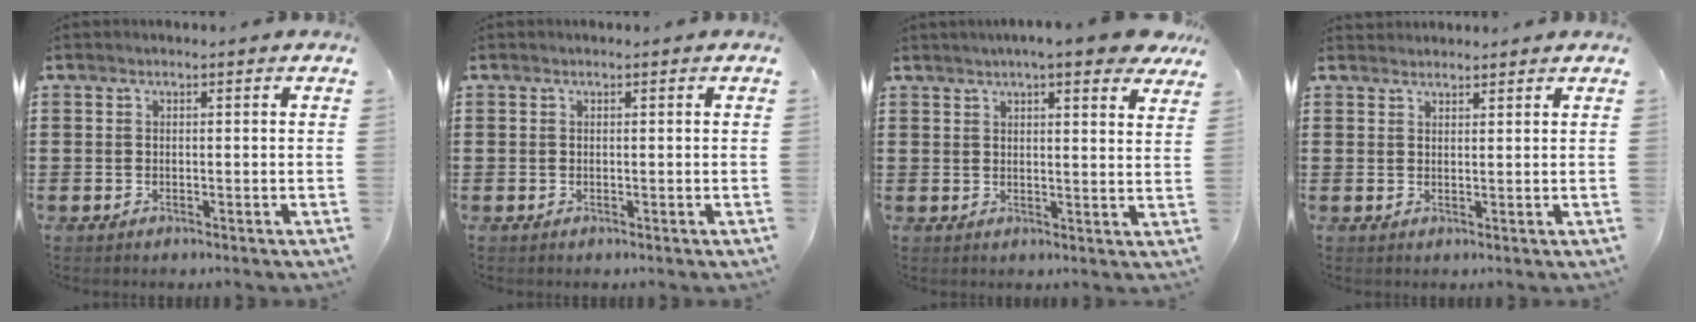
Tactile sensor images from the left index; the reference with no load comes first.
{"total": 0.0}
{"total": 5.7, "force": [4.7, 0.2, 3.1], "torque": [-0.067, -0.007, 0.084]}
{"total": 1.5, "force": [1.5, 0.3, -0.3], "torque": [0.001, 0.003, 0.029]}